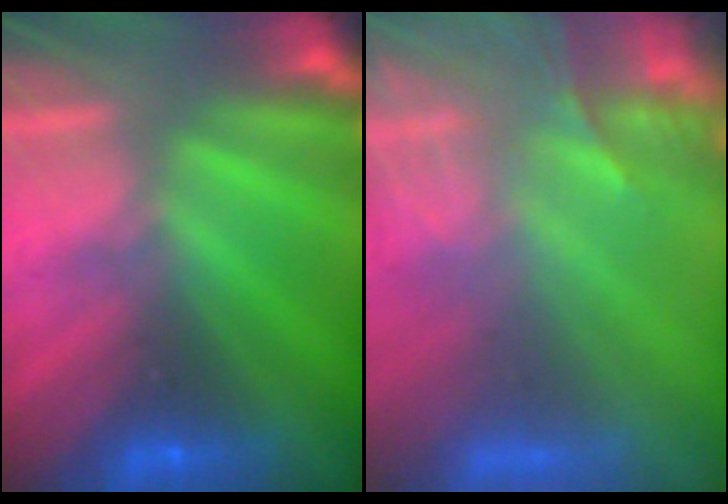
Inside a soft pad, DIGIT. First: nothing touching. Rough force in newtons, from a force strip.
{"total": 14.6}